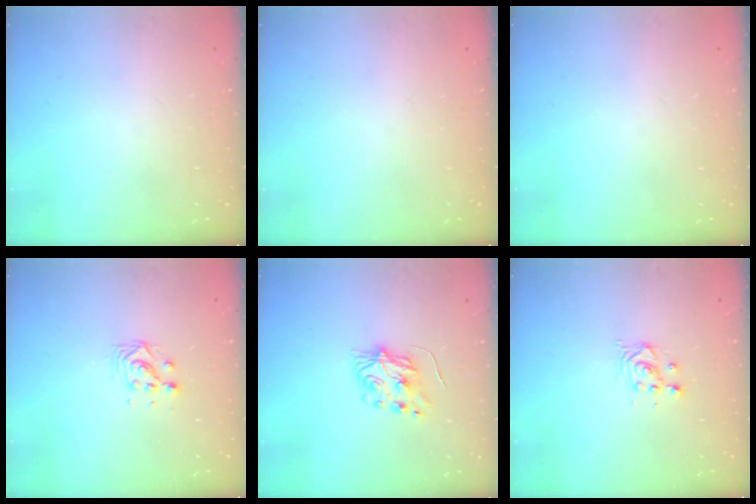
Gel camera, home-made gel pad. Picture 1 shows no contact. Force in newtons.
{"total": 0.0}
{"total": 0.0}
{"total": 4.6, "press": 4.6, "slide": 0.2}
{"total": 6.4, "press": 6.4, "slide": 0.5}
{"total": 2.8, "press": 2.8, "slide": 0.1}